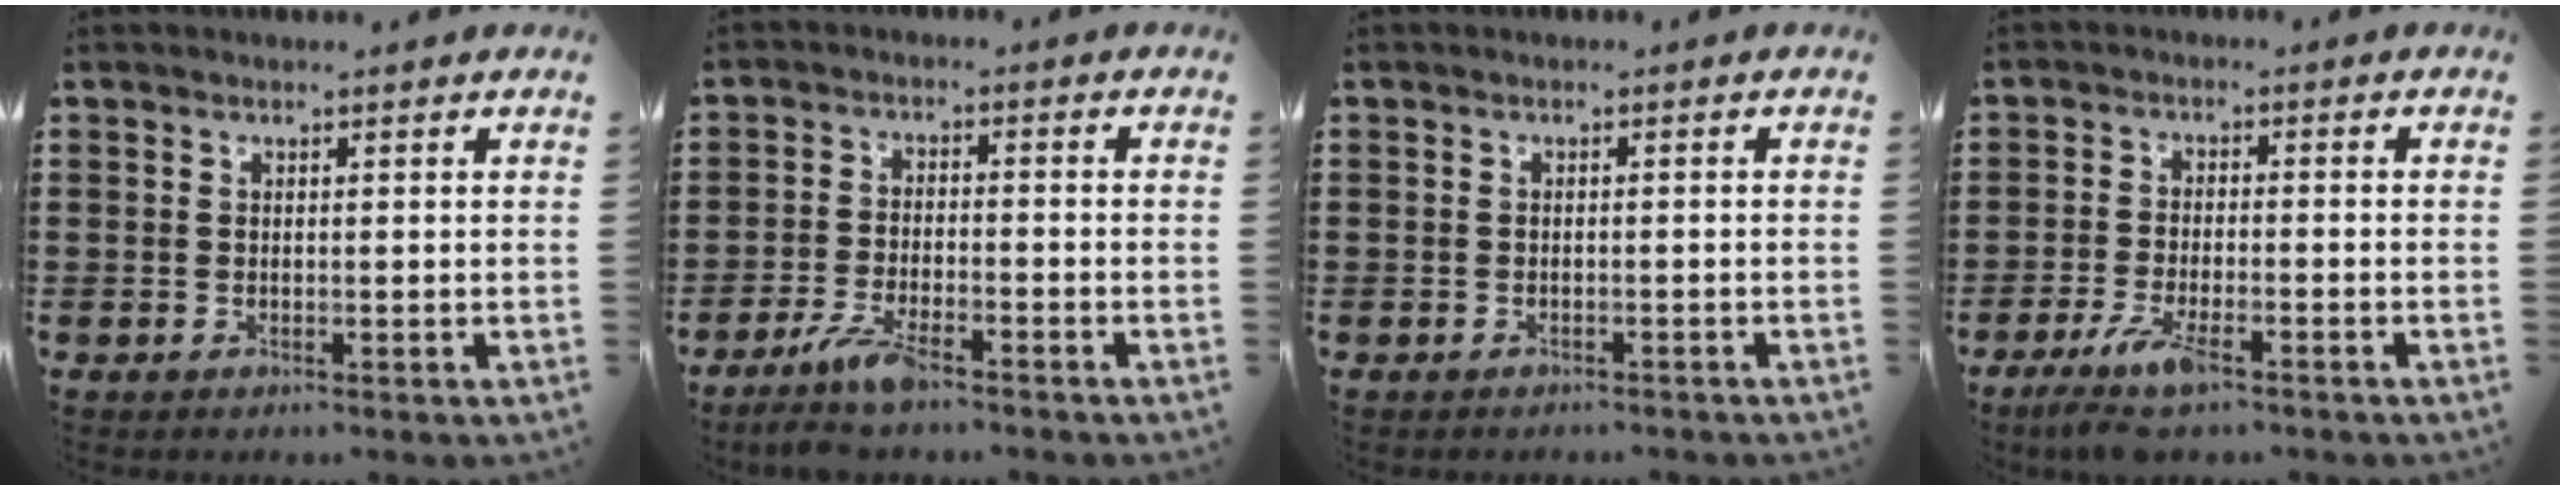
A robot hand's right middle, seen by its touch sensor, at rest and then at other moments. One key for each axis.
{"total": 5.3, "fx": -4.1, "fy": 1.0, "fz": 3.3, "tx": -0.078, "ty": -0.009, "tz": -0.082}
{"total": 0.6, "fx": -0.6, "fy": 0.1, "fz": 0.1, "tx": -0.004, "ty": -0.001, "tz": -0.013}
{"total": 5.9, "fx": -3.9, "fy": 1.1, "fz": 4.3, "tx": -0.093, "ty": -0.015, "tz": -0.073}